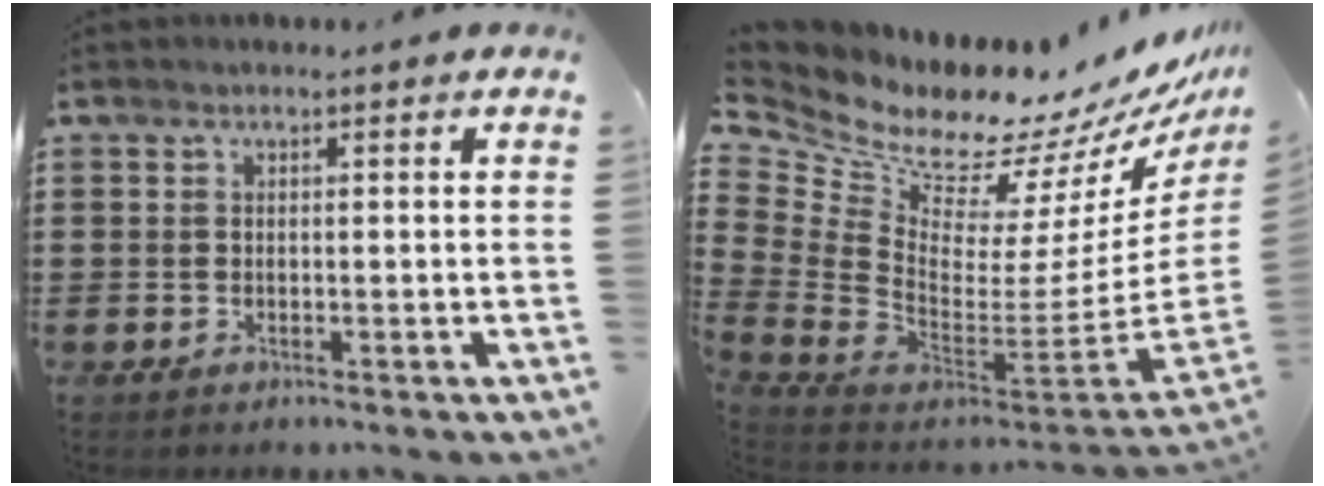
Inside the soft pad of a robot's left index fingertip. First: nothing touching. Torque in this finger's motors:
{"motor_torque": [2.14, 0.00, 0.15, -0.01]}